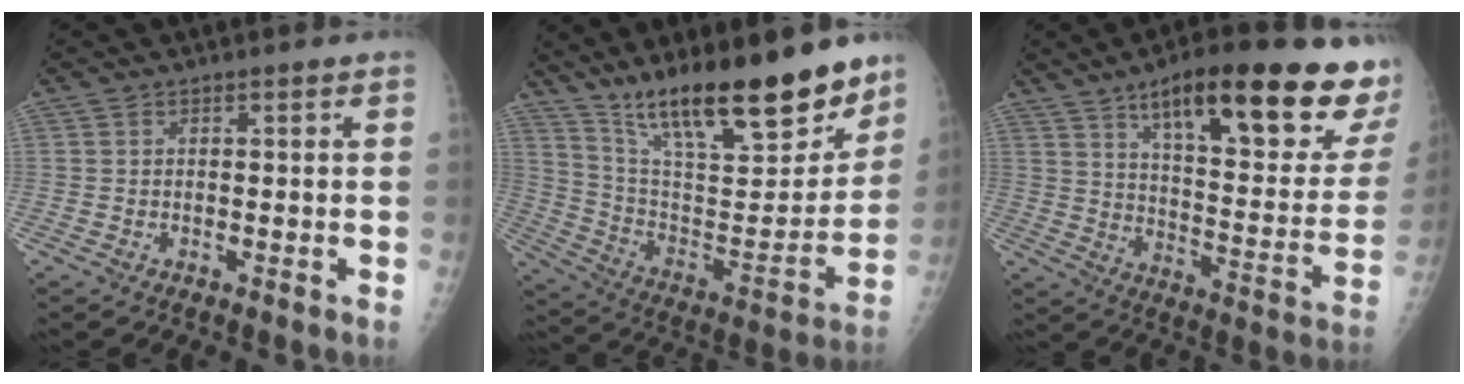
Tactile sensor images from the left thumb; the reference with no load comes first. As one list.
[{"total": 25.7, "force": [18.5, 6.9, 16.5], "torque": [-0.228, -0.081, 0.313]}, {"total": 28.6, "force": [17.7, 7.2, 21.3], "torque": [-0.264, -0.055, 0.254]}]